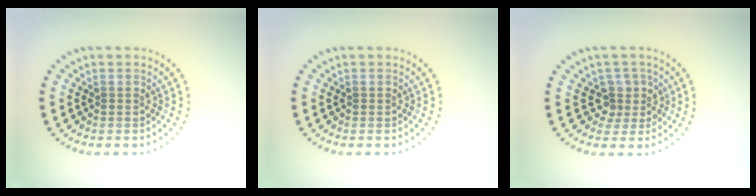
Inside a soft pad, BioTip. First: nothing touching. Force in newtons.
{"total": 0.0}
{"total": 2.5, "press": 2.0, "slide": 1.6}